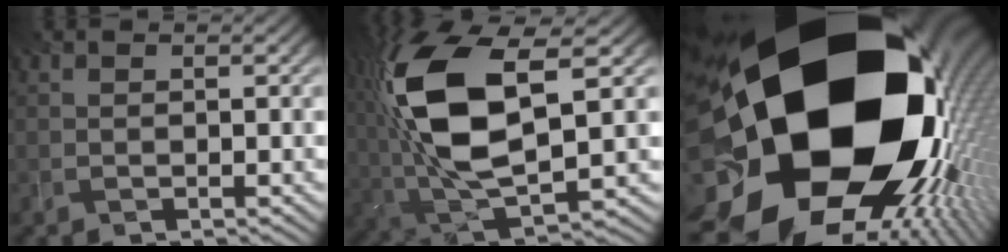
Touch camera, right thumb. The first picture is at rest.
{"total": 15.6, "force": [2.7, 7.0, 13.7], "torque": [-0.311, 0.005, 0.053]}
{"total": 24.4, "force": [-0.2, 17.8, 16.6], "torque": [-0.291, -0.110, -0.006]}